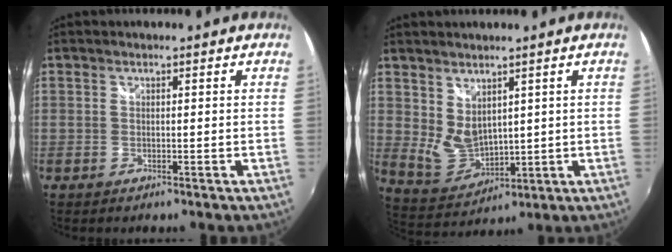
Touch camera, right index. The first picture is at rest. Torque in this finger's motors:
{"motor_torque": [-0.44, 0.60, 0.11, 0.04]}